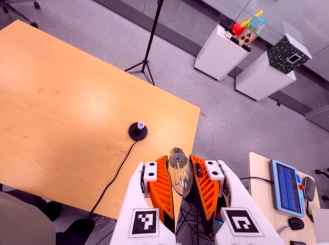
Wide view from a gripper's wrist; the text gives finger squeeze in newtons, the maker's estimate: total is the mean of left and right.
{"total": 22.3, "left": 25.7, "right": 18.9}